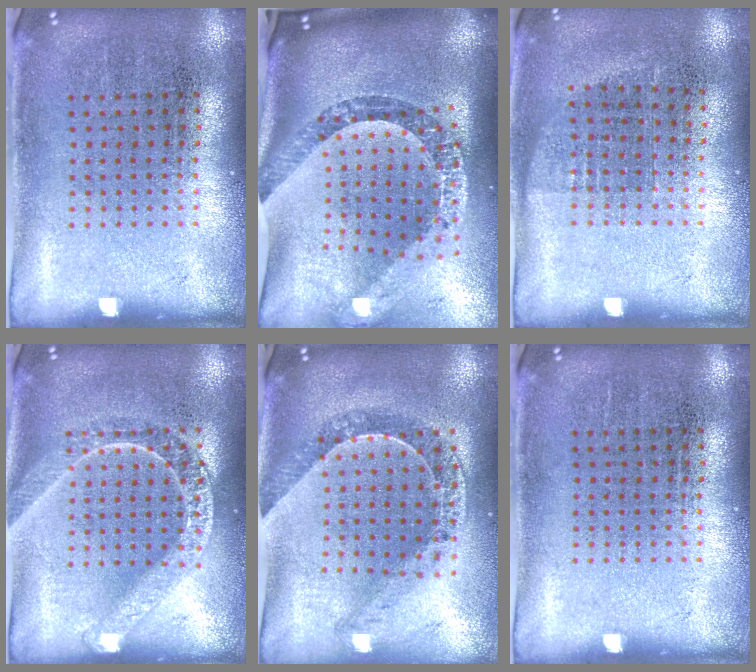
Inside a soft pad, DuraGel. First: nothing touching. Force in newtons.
{"total": 3.3, "press": 2.2, "slide": 2.4}
{"total": 0.6, "press": 0.6, "slide": 0.2}
{"total": 1.6, "press": 1.6, "slide": 0.2}
{"total": 0.8, "press": 0.7, "slide": 0.1}
{"total": 0.0}